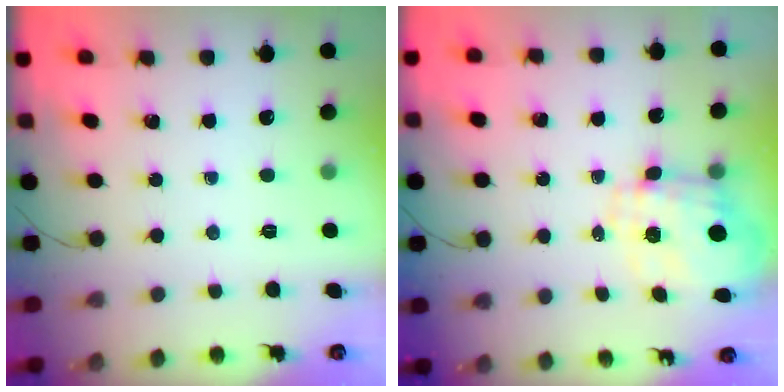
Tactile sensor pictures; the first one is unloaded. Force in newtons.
{"total": 3.5, "press": 3.2, "slide": 1.4}